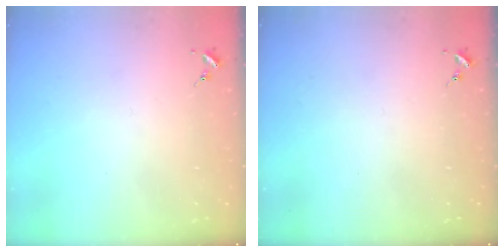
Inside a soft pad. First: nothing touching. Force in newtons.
{"total": 0.0}